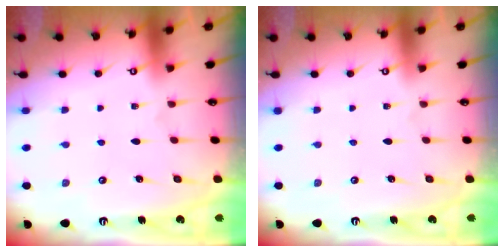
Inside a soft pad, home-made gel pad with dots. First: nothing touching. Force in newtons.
{"total": 0.0}